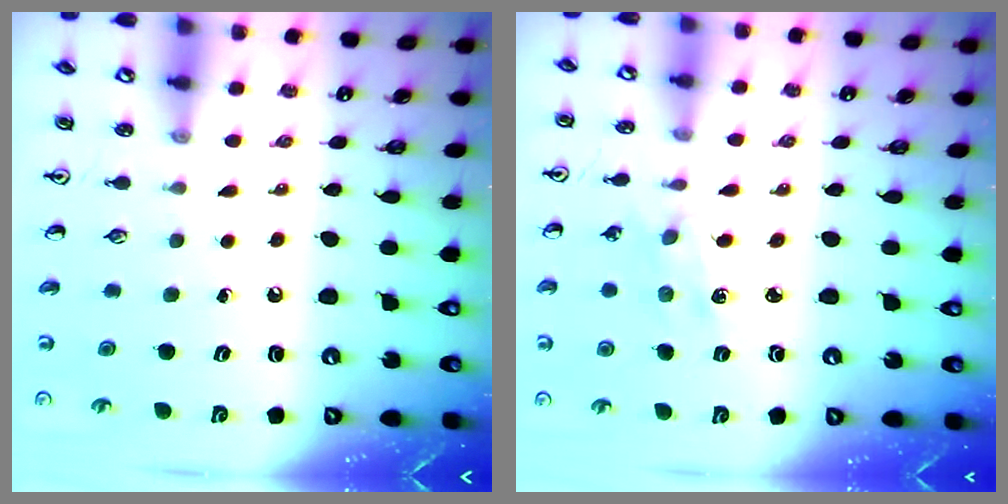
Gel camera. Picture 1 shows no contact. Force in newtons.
{"total": 1.7, "press": 1.7, "slide": 0.3}